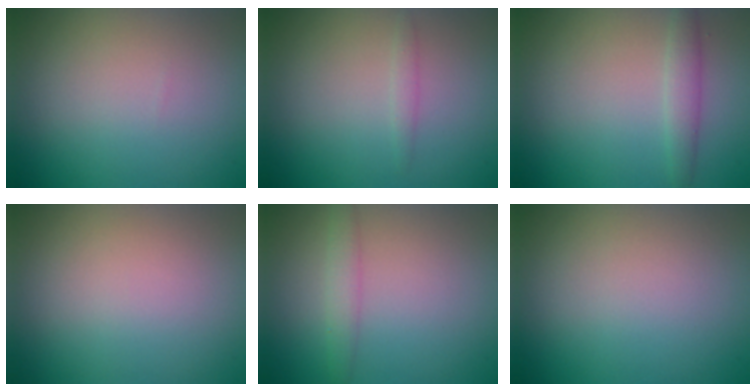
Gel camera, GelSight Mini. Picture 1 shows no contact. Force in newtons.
{"total": 0.8, "press": 0.8, "slide": 0.1}
{"total": 1.9, "press": 1.9, "slide": 0.0}
{"total": 0.0}
{"total": 1.8, "press": 1.8, "slide": 0.1}
{"total": 0.0}